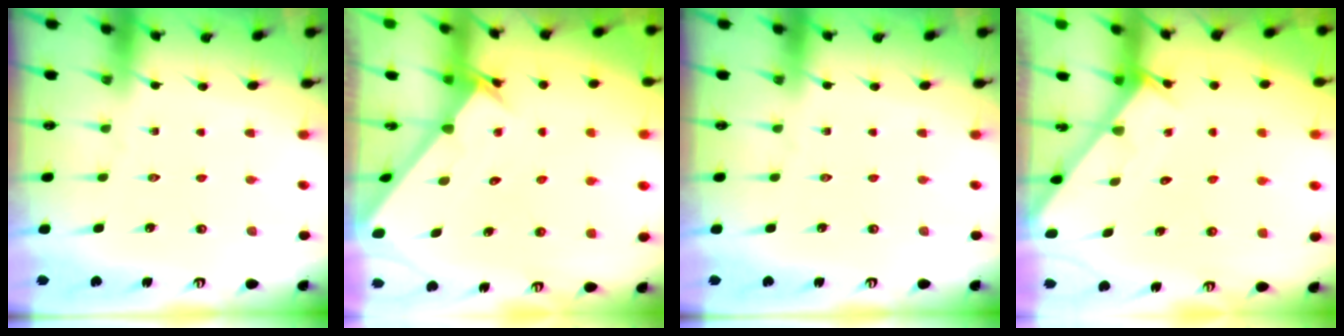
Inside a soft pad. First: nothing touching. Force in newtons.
{"total": 2.5, "press": 2.5, "slide": 0.2}
{"total": 0.0}
{"total": 2.0, "press": 2.0, "slide": 0.1}